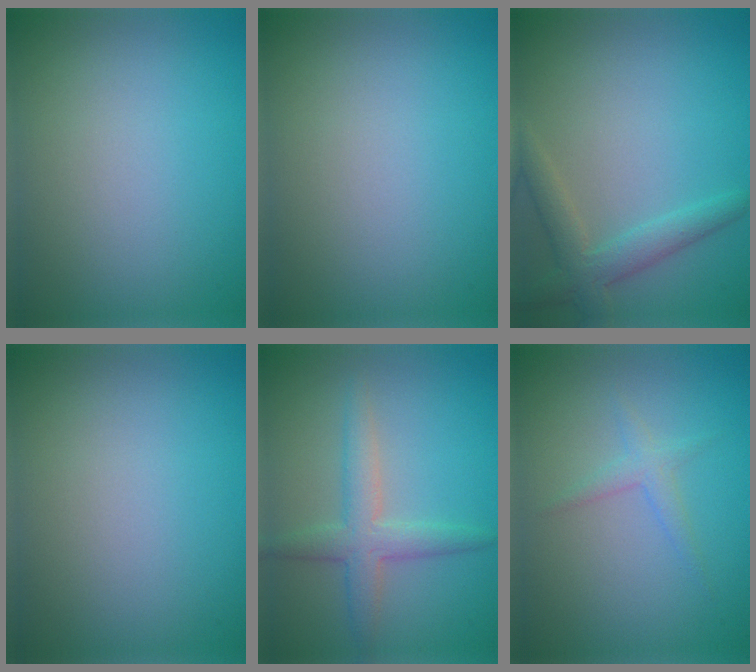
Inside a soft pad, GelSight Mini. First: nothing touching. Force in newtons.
{"total": 0.0}
{"total": 3.1, "press": 3.1, "slide": 0.2}
{"total": 0.0}
{"total": 3.3, "press": 3.3, "slide": 0.1}
{"total": 1.4, "press": 1.4, "slide": 0.0}